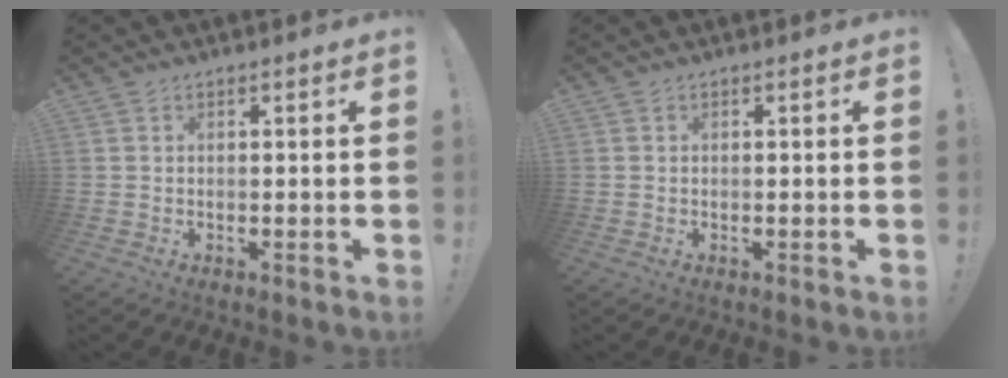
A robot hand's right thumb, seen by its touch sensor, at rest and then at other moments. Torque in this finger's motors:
{"motor_torque": [0.28, 0.15, -0.26, 0.25, 0.01]}